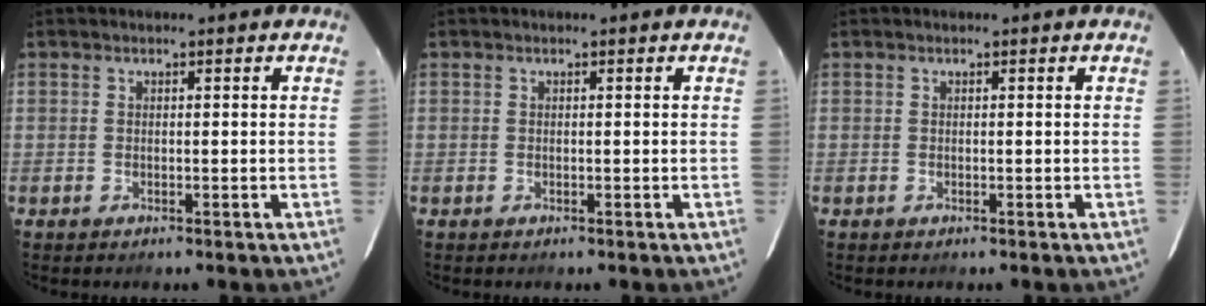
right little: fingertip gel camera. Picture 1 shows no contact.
{"total": 0.0}
{"total": 0.0}